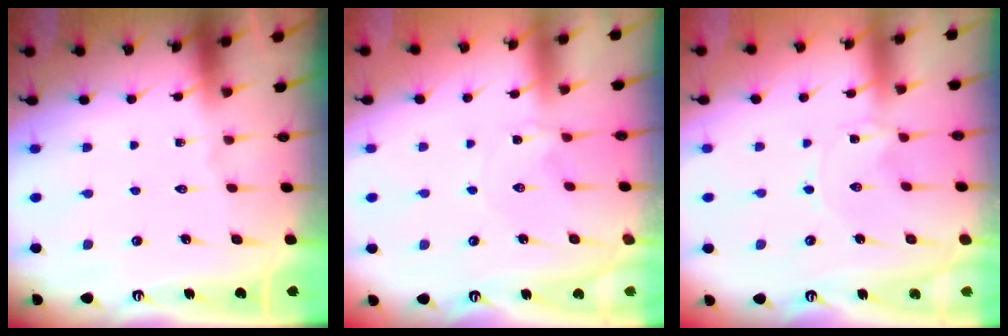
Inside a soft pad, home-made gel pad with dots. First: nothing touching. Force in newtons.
{"total": 1.4, "press": 1.4, "slide": 0.3}
{"total": 0.0}